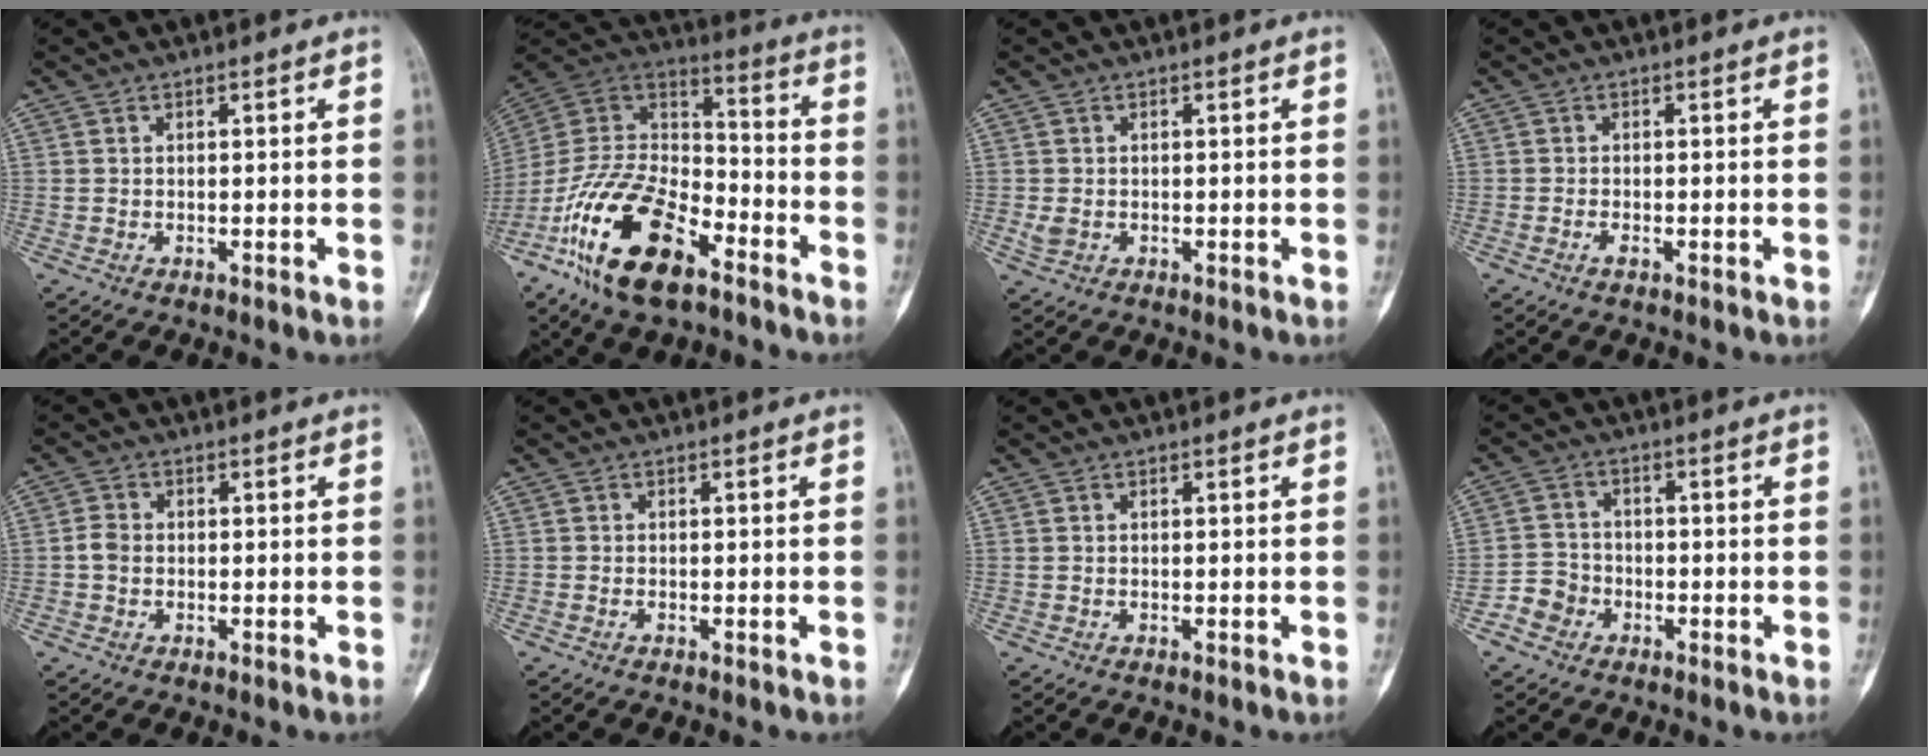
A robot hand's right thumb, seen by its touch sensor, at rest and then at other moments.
{"total": 22.7, "force": [-12.7, 10.4, 15.6], "torque": [-0.303, 0.059, -0.238]}
{"total": 1.5, "force": [-0.1, 1.2, 0.9], "torque": [-0.025, -0.001, 0.001]}
{"total": 1.0, "force": [-0.6, 0.3, 0.7], "torque": [-0.010, 0.000, -0.013]}
{"total": 2.6, "force": [-0.2, 2.1, 1.5], "torque": [-0.029, 0.007, -0.009]}
{"total": 0.0}
{"total": 0.0}
{"total": 4.1, "force": [-2.2, 3.4, 0.6], "torque": [0.008, 0.019, -0.047]}